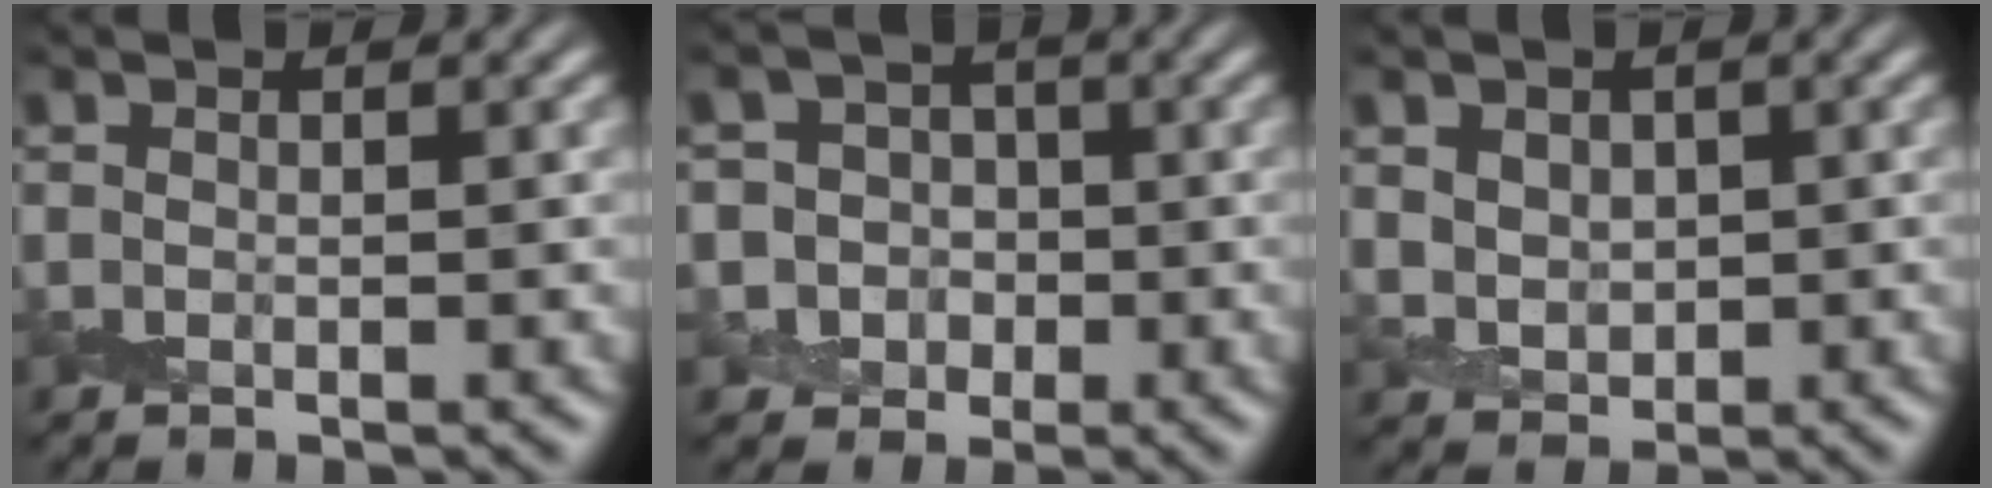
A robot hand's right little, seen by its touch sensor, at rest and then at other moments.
{"total": 5.3, "force": [-0.9, 5.1, 1.1], "torque": [-0.007, 0.020, -0.044]}
{"total": 2.5, "force": [0.5, 2.0, 1.3], "torque": [-0.028, -0.004, 0.010]}